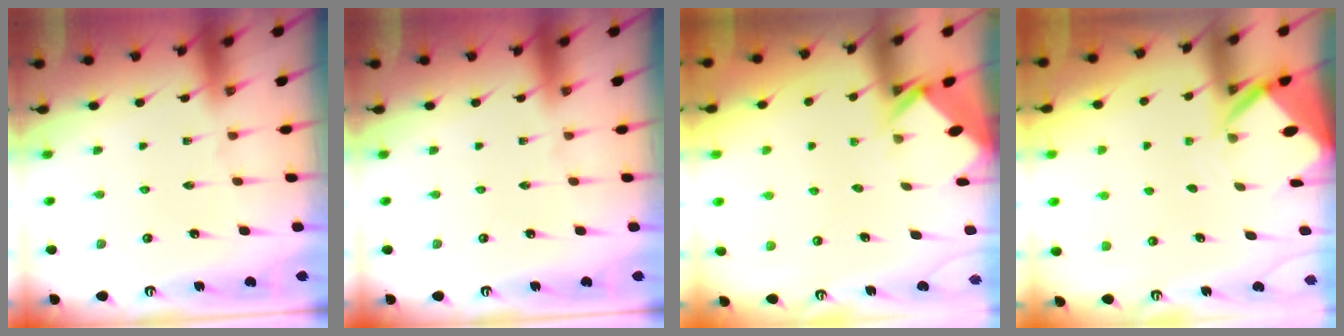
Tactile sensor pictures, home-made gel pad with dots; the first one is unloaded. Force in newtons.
{"total": 0.0}
{"total": 2.8, "press": 2.8, "slide": 0.2}
{"total": 4.2, "press": 4.2, "slide": 0.2}